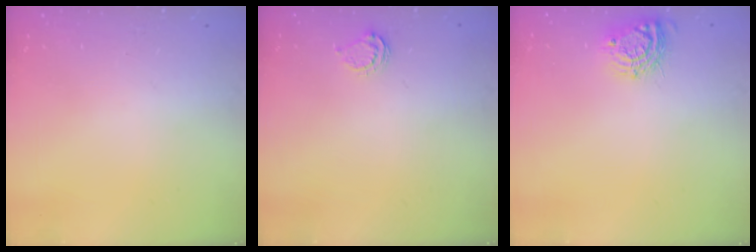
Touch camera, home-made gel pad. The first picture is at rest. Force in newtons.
{"total": 5.1, "press": 5.1, "slide": 0.4}
{"total": 8.9, "press": 8.9, "slide": 0.3}